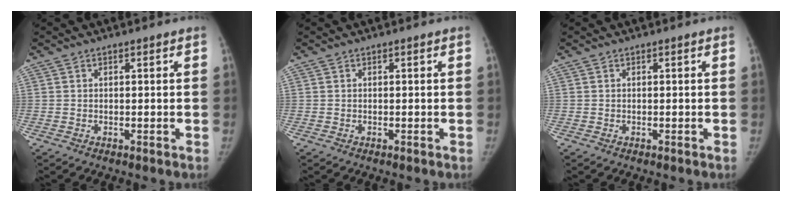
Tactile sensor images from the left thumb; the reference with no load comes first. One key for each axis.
{"total": 0.0}
{"total": 0.0}